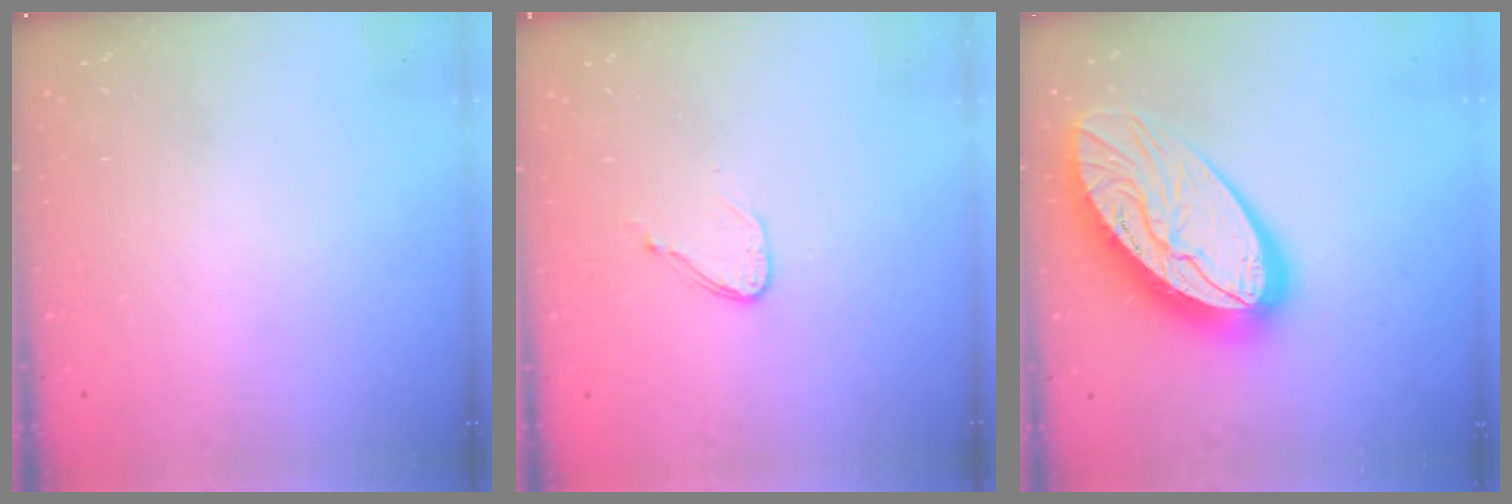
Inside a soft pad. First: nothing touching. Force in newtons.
{"total": 6.6, "press": 6.5, "slide": 0.7}
{"total": 24.2, "press": 24.1, "slide": 2.4}